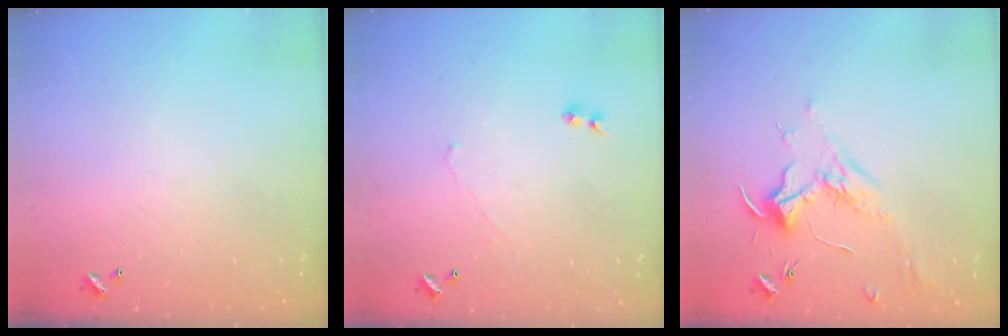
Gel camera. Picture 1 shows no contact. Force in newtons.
{"total": 1.5, "press": 1.4, "slide": 0.6}
{"total": 1.7, "press": 1.5, "slide": 0.8}